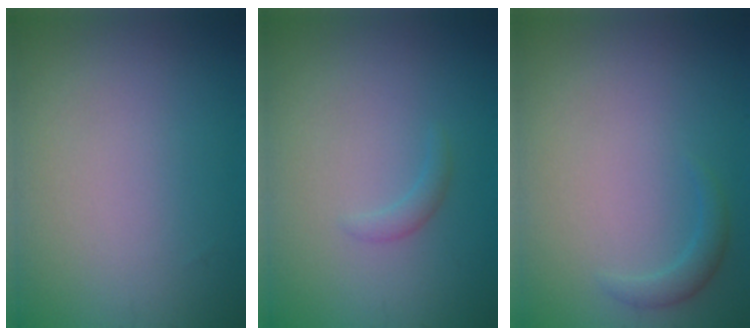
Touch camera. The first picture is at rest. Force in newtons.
{"total": 0.9, "press": 0.9, "slide": 0.2}
{"total": 1.3, "press": 1.3, "slide": 0.2}